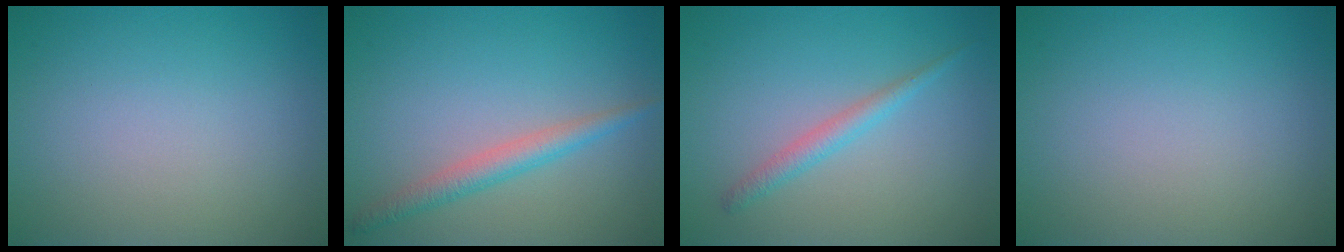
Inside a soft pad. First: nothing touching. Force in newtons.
{"total": 2.5, "press": 2.5, "slide": 0.1}
{"total": 1.7, "press": 1.7, "slide": 0.1}
{"total": 0.0}